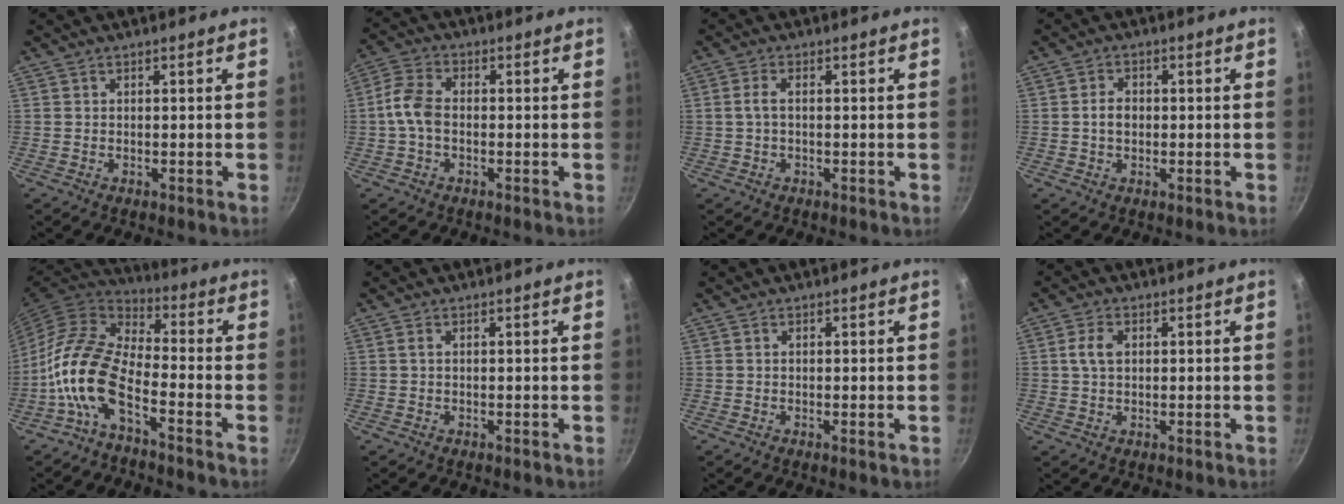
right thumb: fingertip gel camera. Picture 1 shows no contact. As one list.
[{"total": 3.8, "force": [-1.3, 2.5, 2.6], "torque": [-0.062, 0.020, -0.038]}, {"total": 2.5, "force": [0.0, 1.2, 2.1], "torque": [-0.052, 0.009, -0.004]}, {"total": 3.1, "force": [-0.2, 2.3, 2.0], "torque": [-0.024, 0.009, -0.003]}, {"total": 12.7, "force": [-5.6, 5.8, 9.8], "torque": [-0.185, 0.054, -0.124]}, {"total": 0.5, "force": [0.1, 0.1, 0.5], "torque": [-0.012, 0.002, 0.002]}, {"total": 0.5, "force": [0.0, 0.0, 0.5], "torque": [-0.009, -0.002, -0.002]}, {"total": 3.9, "force": [0.7, 2.4, 2.9], "torque": [-0.055, 0.008, 0.011]}]